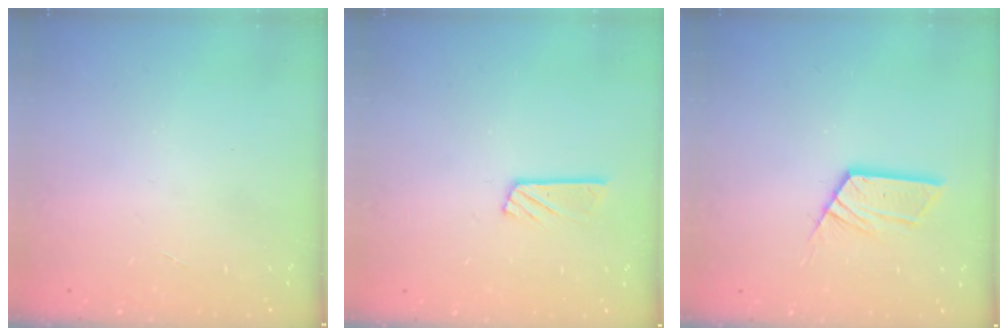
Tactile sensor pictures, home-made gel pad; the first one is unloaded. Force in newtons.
{"total": 6.3, "press": 6.3, "slide": 0.3}
{"total": 9.3, "press": 9.3, "slide": 0.6}